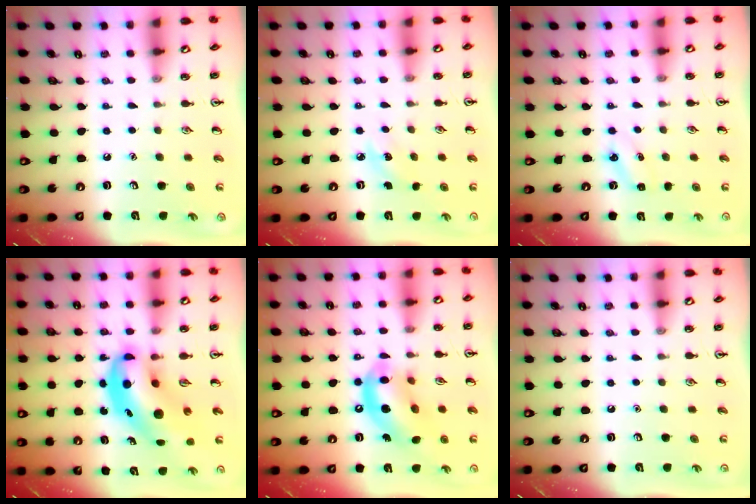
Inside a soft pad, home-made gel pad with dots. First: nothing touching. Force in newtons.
{"total": 4.1, "press": 3.8, "slide": 1.4}
{"total": 3.8, "press": 3.6, "slide": 1.3}
{"total": 10.0, "press": 9.5, "slide": 2.9}
{"total": 13.4, "press": 12.7, "slide": 4.0}
{"total": 0.0}